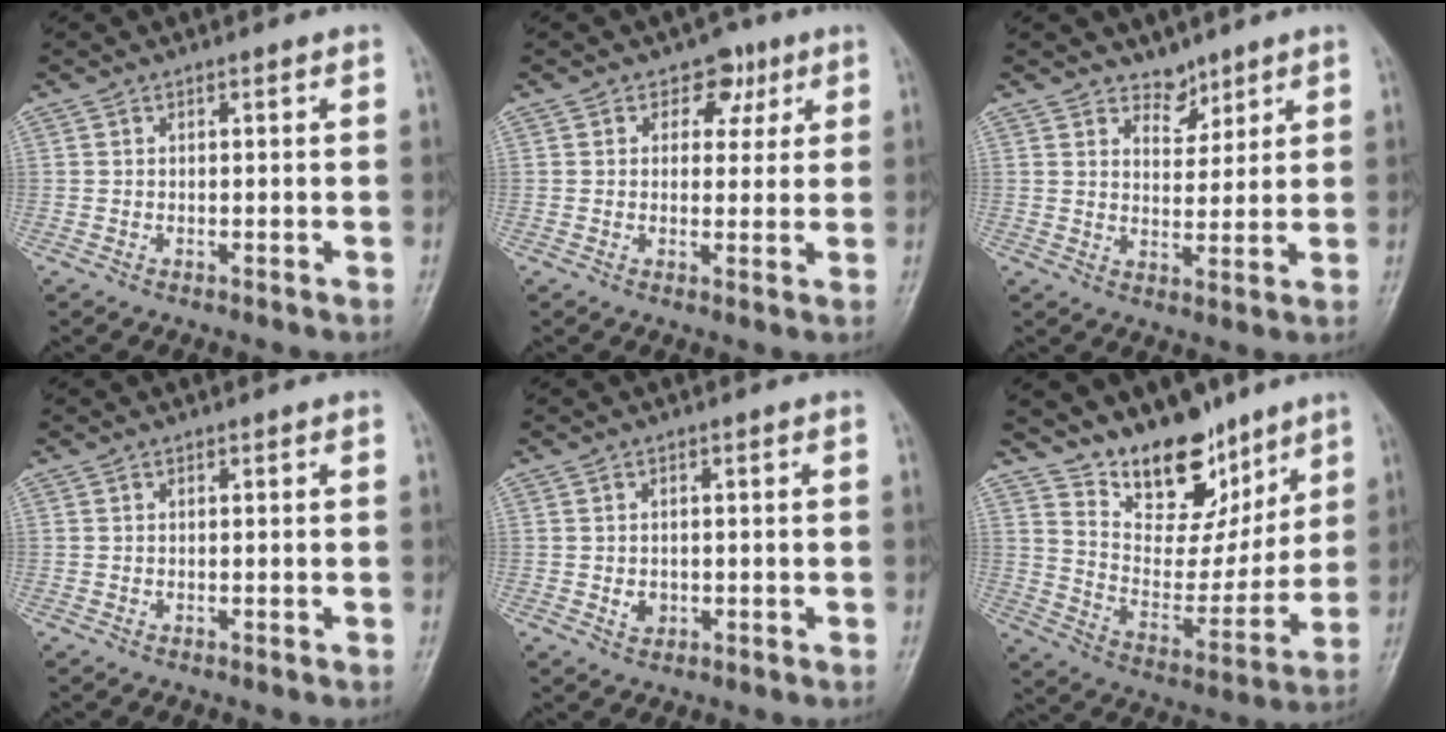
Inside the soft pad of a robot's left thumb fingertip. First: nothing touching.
{"total": 4.9, "force": [2.3, 3.7, 2.1], "torque": [0.007, -0.005, 0.028]}
{"total": 4.2, "force": [3.3, 2.3, 0.9], "torque": [0.012, -0.027, 0.056]}
{"total": 0.0}
{"total": 2.3, "force": [-0.3, 1.9, 1.2], "torque": [-0.010, 0.001, 0.000]}
{"total": 16.5, "force": [12.2, 8.4, 7.2], "torque": [-0.056, -0.079, 0.213]}